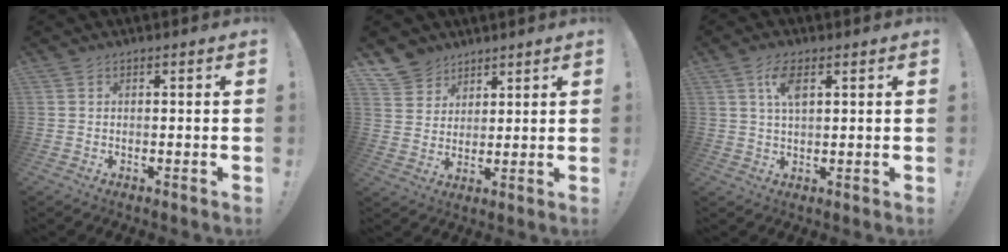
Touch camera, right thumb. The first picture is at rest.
{"total": 7.3, "force": [5.5, 4.7, 0.9], "torque": [-0.018, -0.044, 0.109]}
{"total": 6.9, "force": [2.7, 2.9, 5.7], "torque": [-0.100, 0.000, 0.045]}